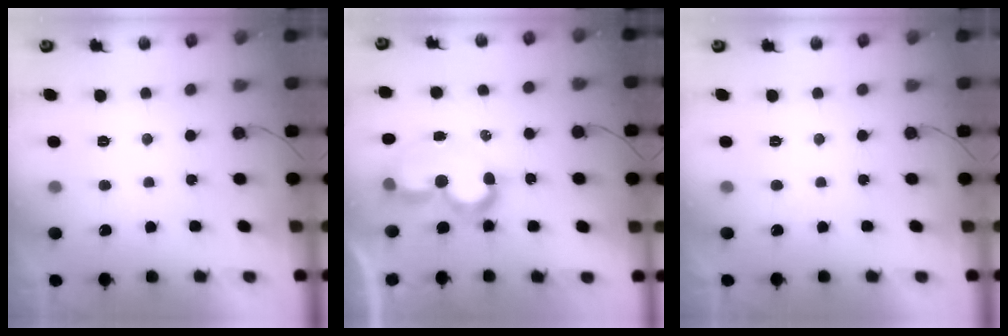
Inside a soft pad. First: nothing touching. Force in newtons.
{"total": 8.9, "press": 8.9, "slide": 0.7}
{"total": 1.9, "press": 1.9, "slide": 0.0}